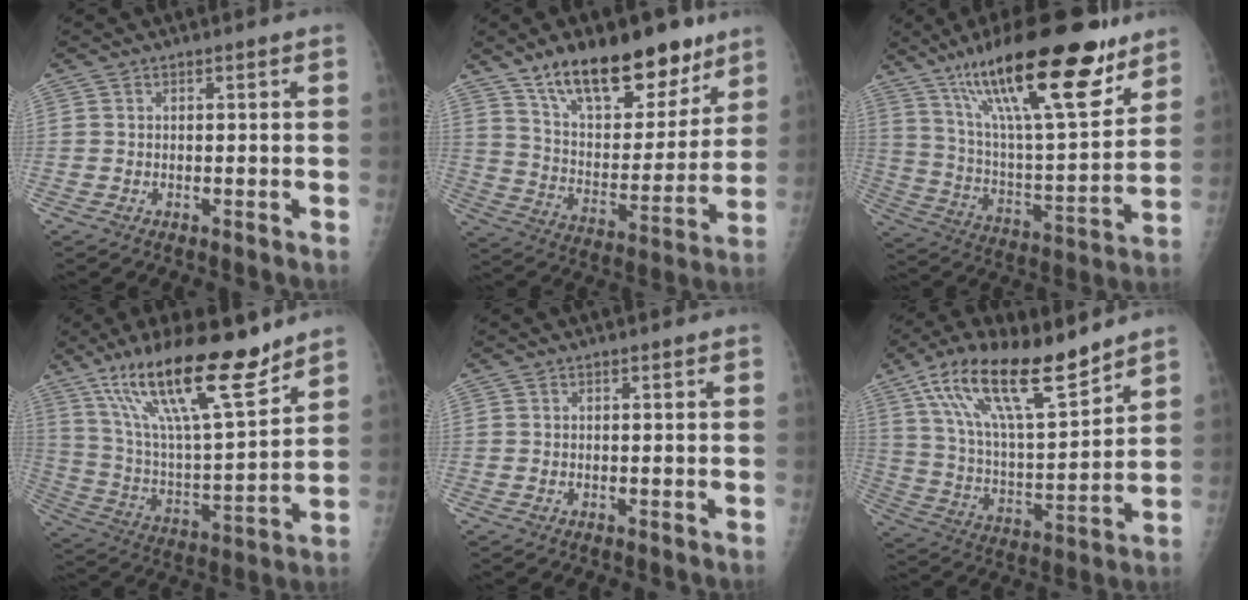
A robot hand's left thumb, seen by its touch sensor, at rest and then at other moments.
{"total": 21.5, "force": [14.8, 9.6, 12.2], "torque": [-0.141, -0.075, 0.246]}
{"total": 27.4, "force": [17.5, 7.0, 19.9], "torque": [-0.305, -0.056, 0.296]}
{"total": 22.9, "force": [15.7, 5.1, 15.9], "torque": [-0.258, -0.067, 0.279]}
{"total": 0.0}
{"total": 19.8, "force": [13.4, 5.8, 13.4], "torque": [-0.215, -0.056, 0.246]}